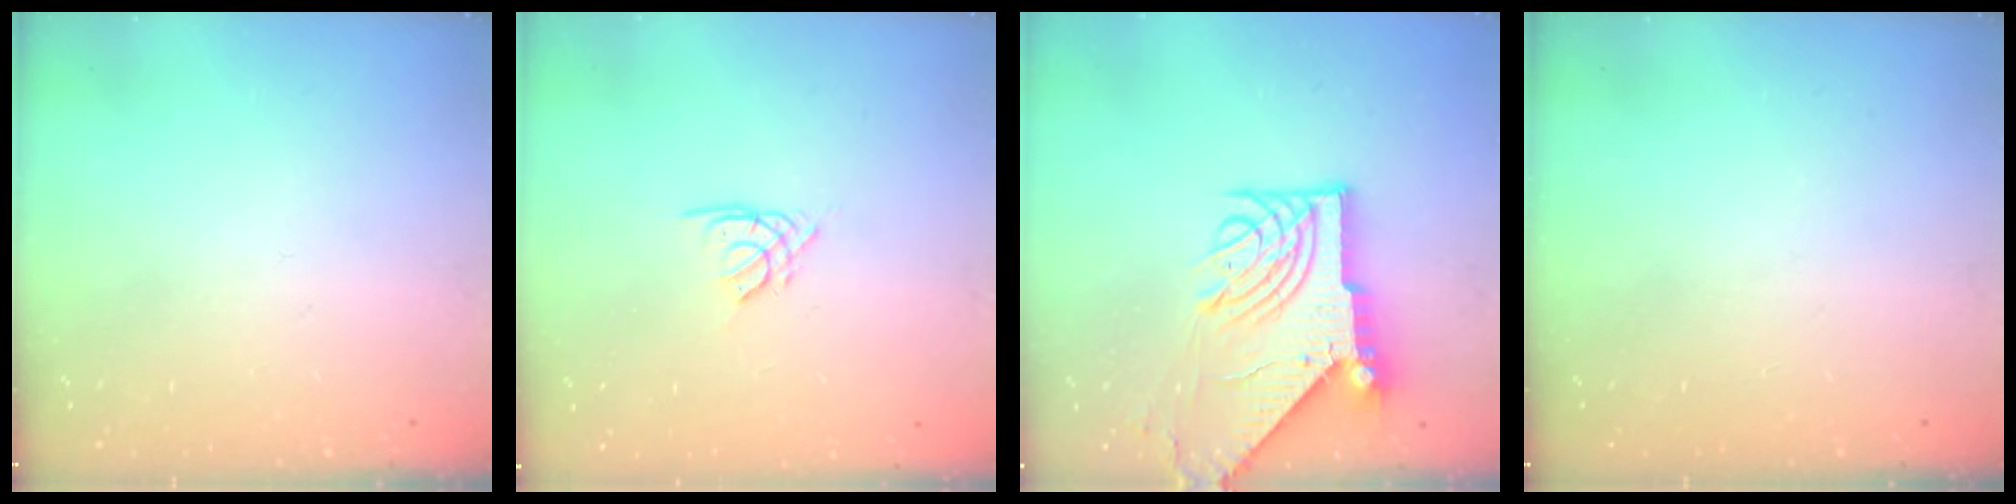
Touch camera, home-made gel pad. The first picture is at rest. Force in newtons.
{"total": 1.9, "press": 1.8, "slide": 0.5}
{"total": 14.3, "press": 14.2, "slide": 1.7}
{"total": 0.0}